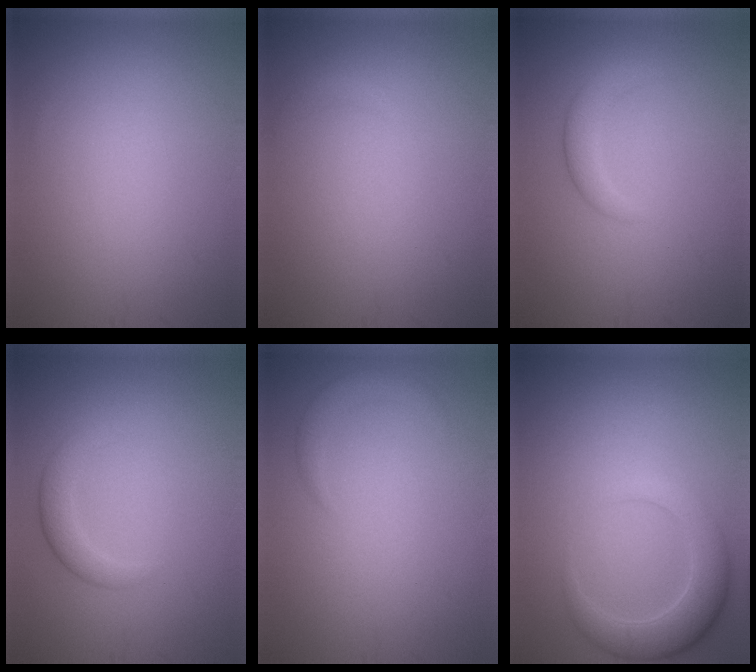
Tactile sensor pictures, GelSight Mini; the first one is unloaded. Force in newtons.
{"total": 0.7, "press": 0.7, "slide": 0.2}
{"total": 2.3, "press": 2.2, "slide": 0.2}
{"total": 2.3, "press": 2.3, "slide": 0.1}
{"total": 1.8, "press": 1.8, "slide": 0.3}
{"total": 4.2, "press": 4.2, "slide": 0.2}